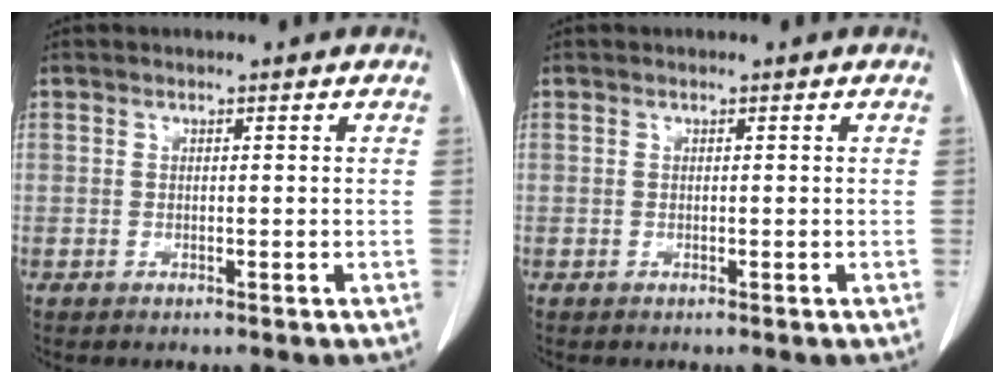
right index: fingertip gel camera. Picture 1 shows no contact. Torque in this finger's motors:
{"motor_torque": [0.00, 0.00, 0.00, 0.00]}